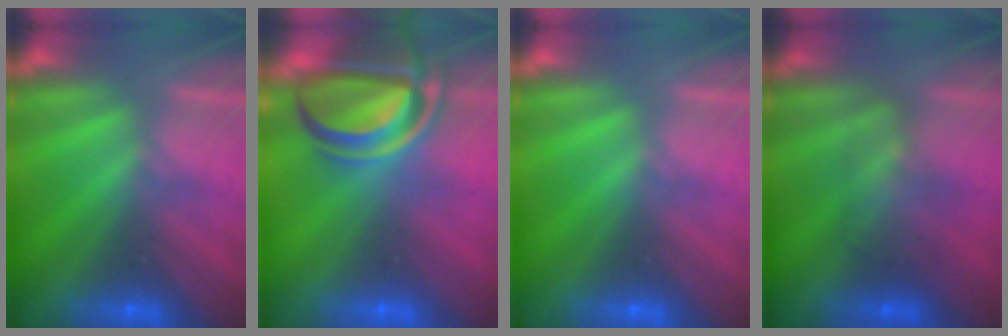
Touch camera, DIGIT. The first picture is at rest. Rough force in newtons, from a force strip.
{"total": 7.1}
{"total": 0.0}
{"total": 2.3}